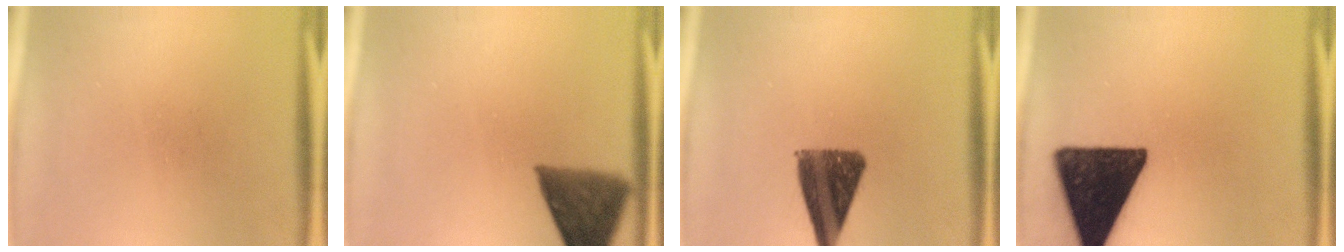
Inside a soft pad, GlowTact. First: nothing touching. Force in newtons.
{"total": 10.3}
{"total": 11.2}
{"total": 17.6}